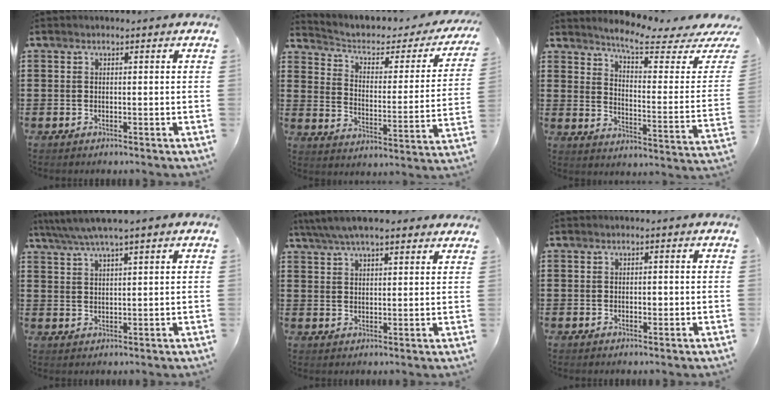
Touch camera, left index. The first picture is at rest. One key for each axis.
{"total": 3.3, "fx": 1.8, "fy": 1.7, "fz": 2.1, "tx": -0.054, "ty": -0.016, "tz": 0.022}
{"total": 5.6, "fx": 4.6, "fy": 0.4, "fz": 3.2, "tx": -0.070, "ty": -0.039, "tz": 0.069}
{"total": 4.0, "fx": 3.1, "fy": -0.1, "fz": 2.5, "tx": -0.056, "ty": -0.007, "tz": 0.055}
{"total": 5.7, "fx": 5.0, "fy": 1.1, "fz": 2.5, "tx": -0.062, "ty": -0.007, "tz": 0.091}
{"total": 0.9, "fx": 0.1, "fy": 0.5, "fz": 0.7, "tx": -0.015, "ty": 0.005, "tz": 0.000}